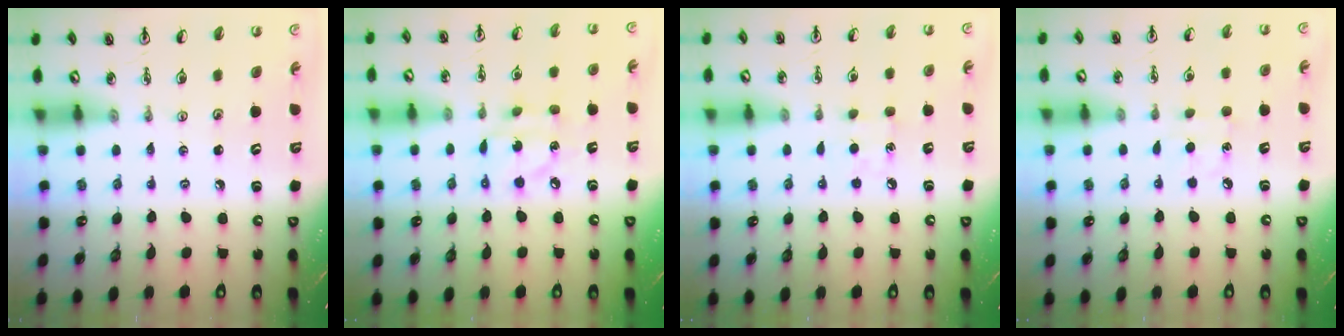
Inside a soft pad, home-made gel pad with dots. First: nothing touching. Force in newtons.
{"total": 7.9, "press": 7.9, "slide": 0.2}
{"total": 7.3, "press": 7.3, "slide": 0.9}
{"total": 6.3, "press": 6.2, "slide": 0.8}